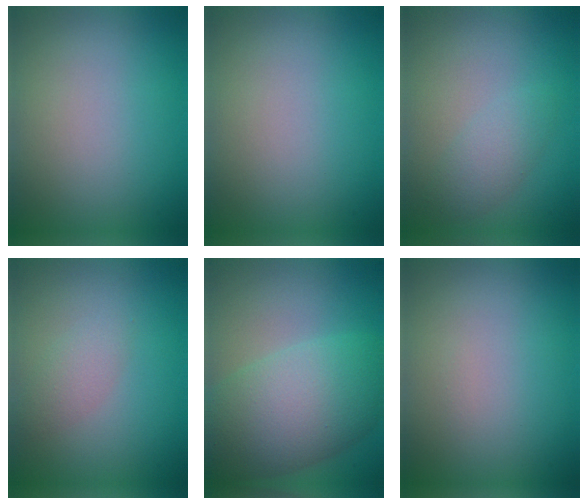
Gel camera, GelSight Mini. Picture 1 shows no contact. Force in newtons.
{"total": 0.0}
{"total": 2.2, "press": 2.2, "slide": 0.1}
{"total": 1.6, "press": 1.6, "slide": 0.1}
{"total": 10.0, "press": 10.0, "slide": 0.3}
{"total": 0.0}